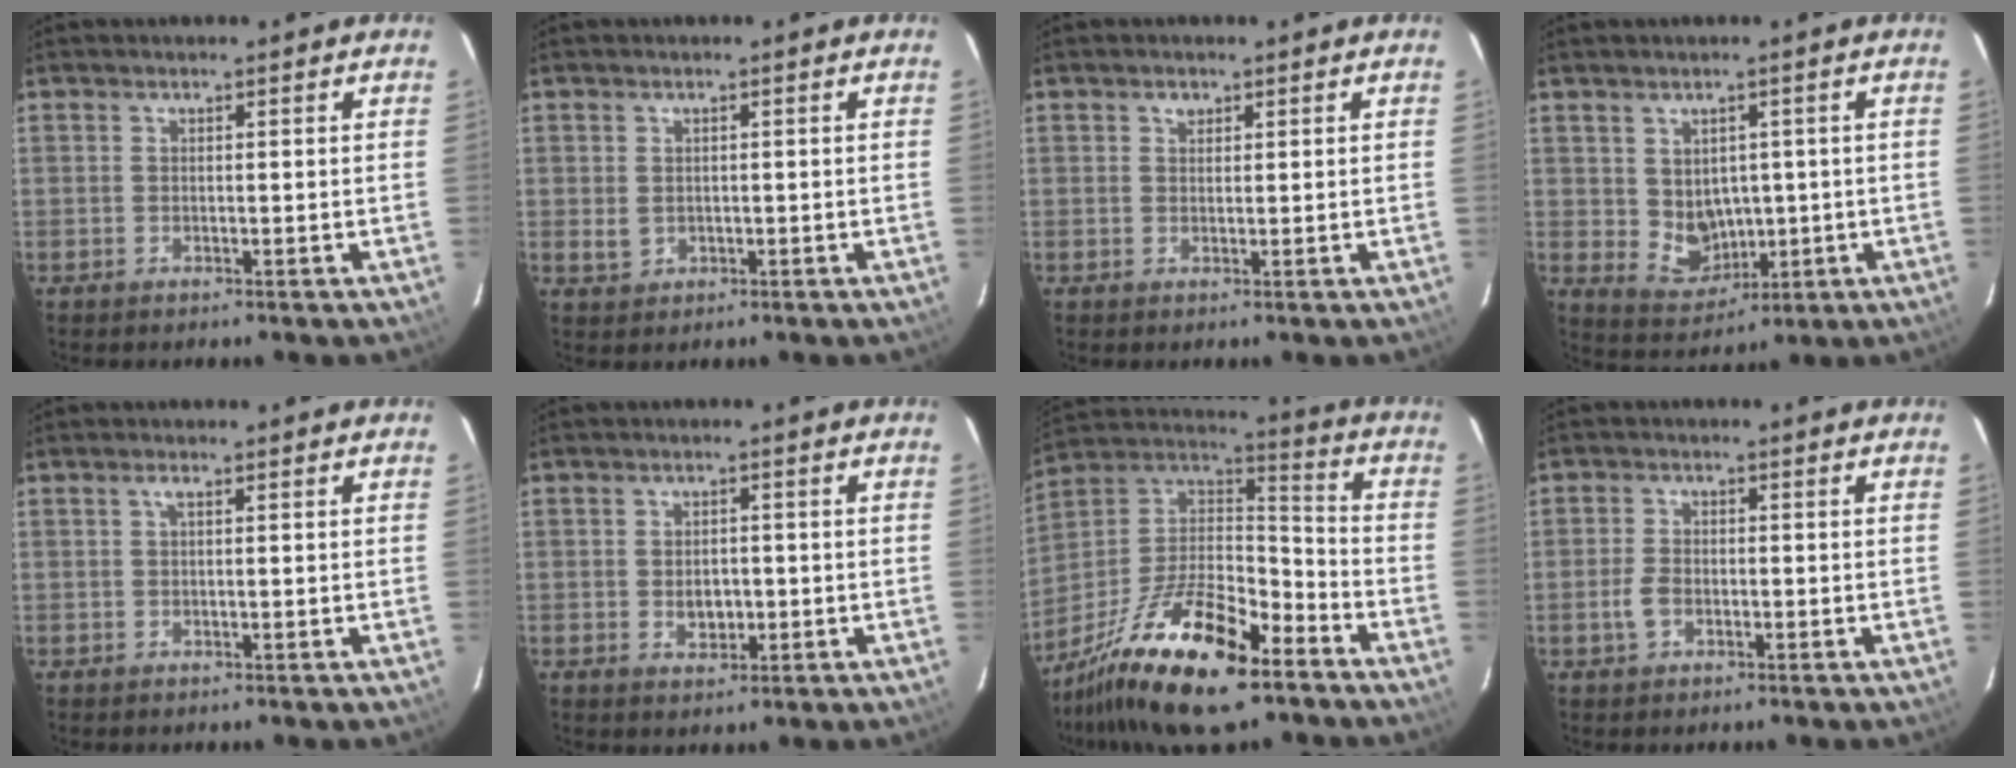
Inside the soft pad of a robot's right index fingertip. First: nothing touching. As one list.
[{"total": 2.4, "force": [0.1, 2.3, 0.7], "torque": [-0.015, 0.001, 0.004]}, {"total": 1.2, "force": [0.6, 0.9, 0.4], "torque": [-0.005, 0.004, 0.011]}, {"total": 6.5, "force": [0.5, 5.8, 3.0], "torque": [-0.058, -0.003, 0.031]}, {"total": 0.8, "force": [0.3, 0.0, 0.8], "torque": [-0.016, 0.004, 0.003]}, {"total": 3.7, "force": [-0.6, 2.7, 2.5], "torque": [-0.040, 0.000, -0.008]}, {"total": 23.1, "force": [-14.6, 8.4, 15.7], "torque": [-0.315, -0.013, -0.257]}, {"total": 3.3, "force": [-1.3, 2.4, 1.9], "torque": [-0.046, 0.004, -0.024]}]